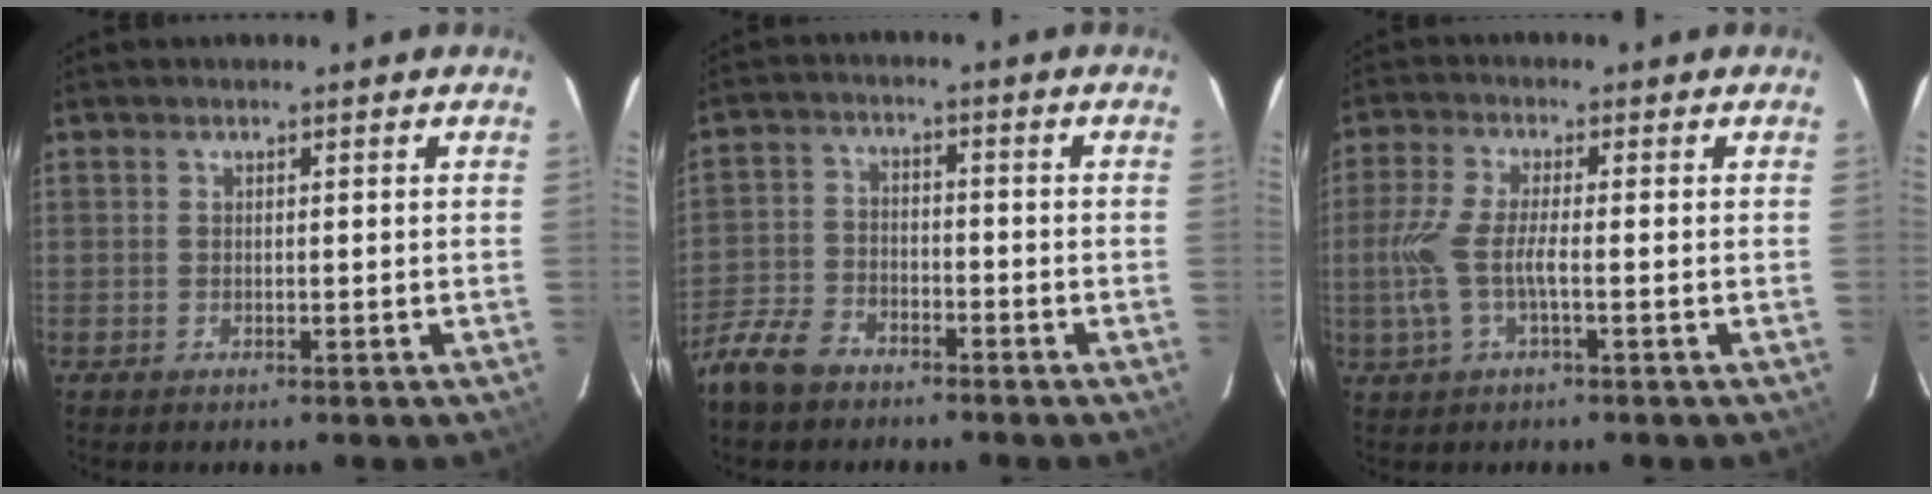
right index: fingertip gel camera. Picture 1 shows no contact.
{"total": 8.8, "force": [-6.6, 4.6, 3.6], "torque": [-0.097, 0.006, -0.130]}
{"total": 6.7, "force": [-1.5, 1.2, 6.4], "torque": [-0.145, -0.003, -0.027]}